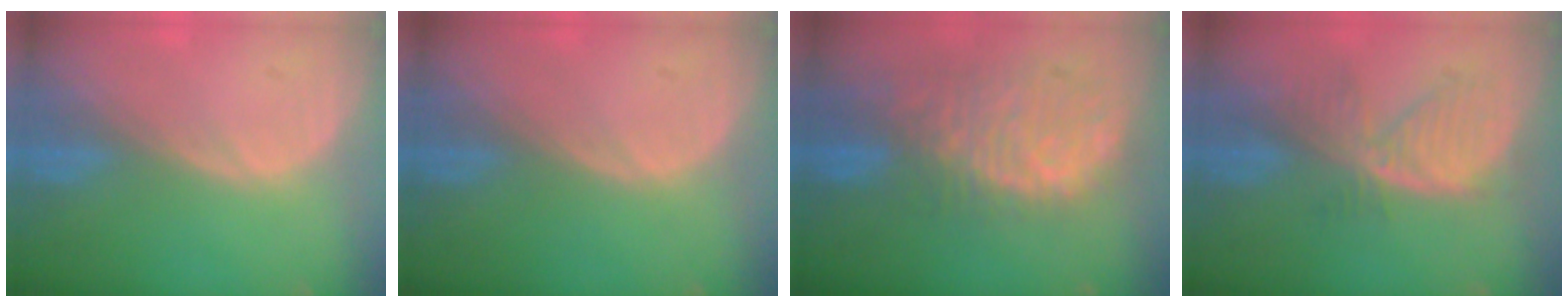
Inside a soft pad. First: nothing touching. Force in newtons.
{"total": 0.0}
{"total": 11.1, "press": 9.6, "slide": 5.6}
{"total": 6.8, "press": 6.3, "slide": 2.6}